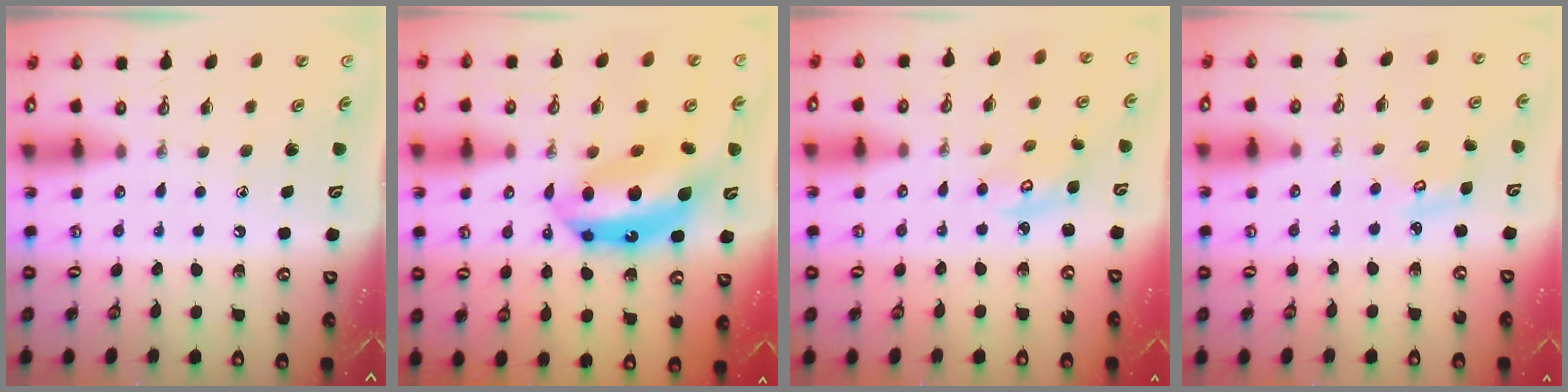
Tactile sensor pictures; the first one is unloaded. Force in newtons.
{"total": 14.2, "press": 14.1, "slide": 1.2}
{"total": 3.7, "press": 3.7, "slide": 0.3}
{"total": 3.1, "press": 3.1, "slide": 0.2}